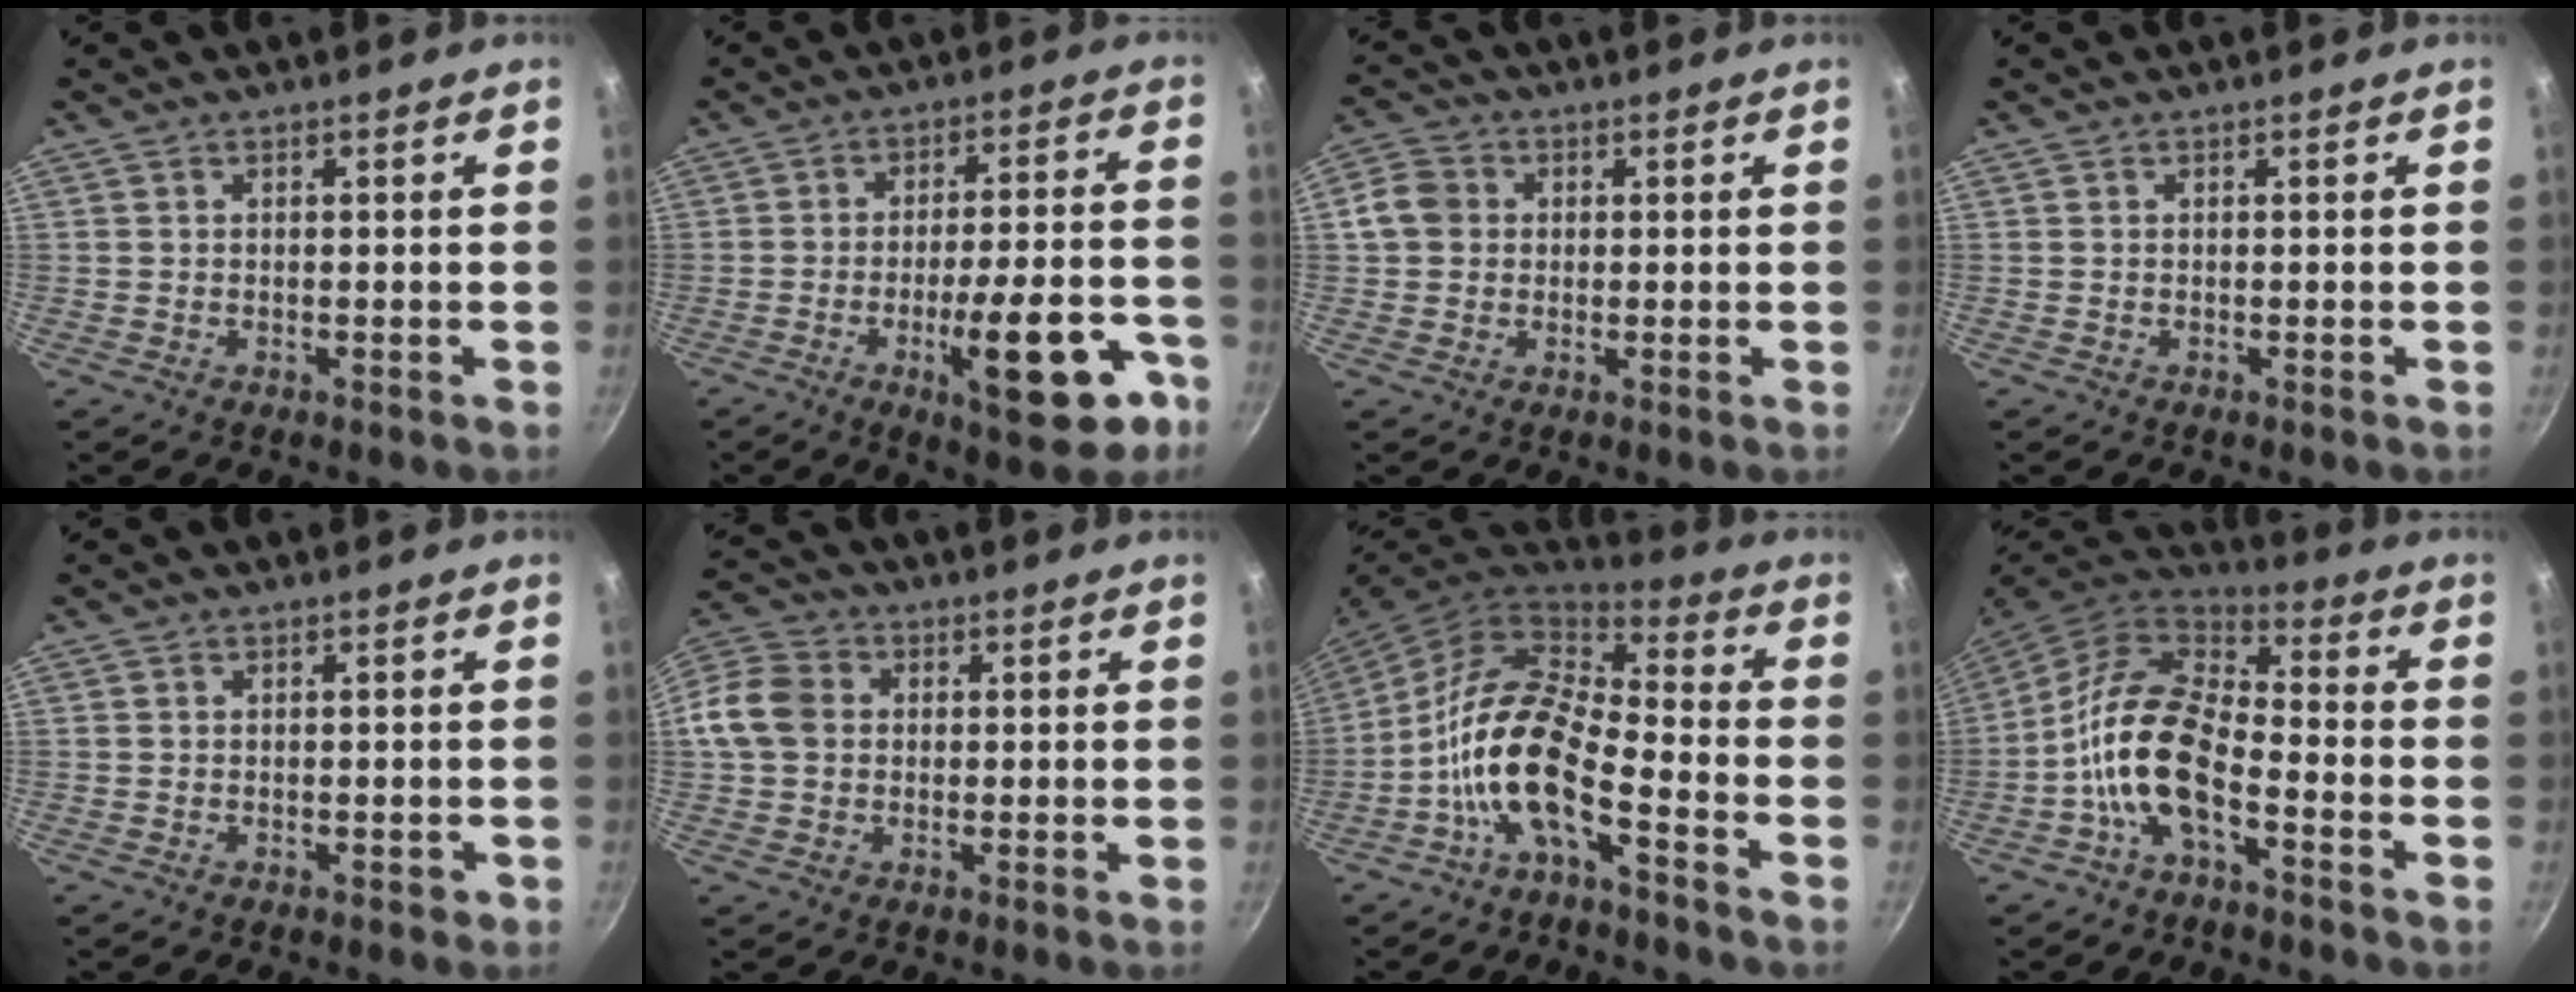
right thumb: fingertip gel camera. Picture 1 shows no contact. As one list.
[{"total": 16.7, "force": [-7.3, 5.4, 14.0], "torque": [-0.161, 0.037, -0.097]}, {"total": 5.6, "force": [0.5, 5.0, 2.4], "torque": [-0.025, 0.008, -0.005]}, {"total": 0.0}, {"total": 1.0, "force": [-0.4, 0.7, 0.5], "torque": [0.000, 0.005, -0.004]}, {"total": 10.1, "force": [0.4, 8.5, 5.5], "torque": [-0.093, 0.019, -0.009]}, {"total": 14.3, "force": [-5.7, 5.9, 11.7], "torque": [-0.220, 0.060, -0.123]}, {"total": 14.1, "force": [-5.1, 7.1, 11.1], "torque": [-0.205, 0.050, -0.113]}]